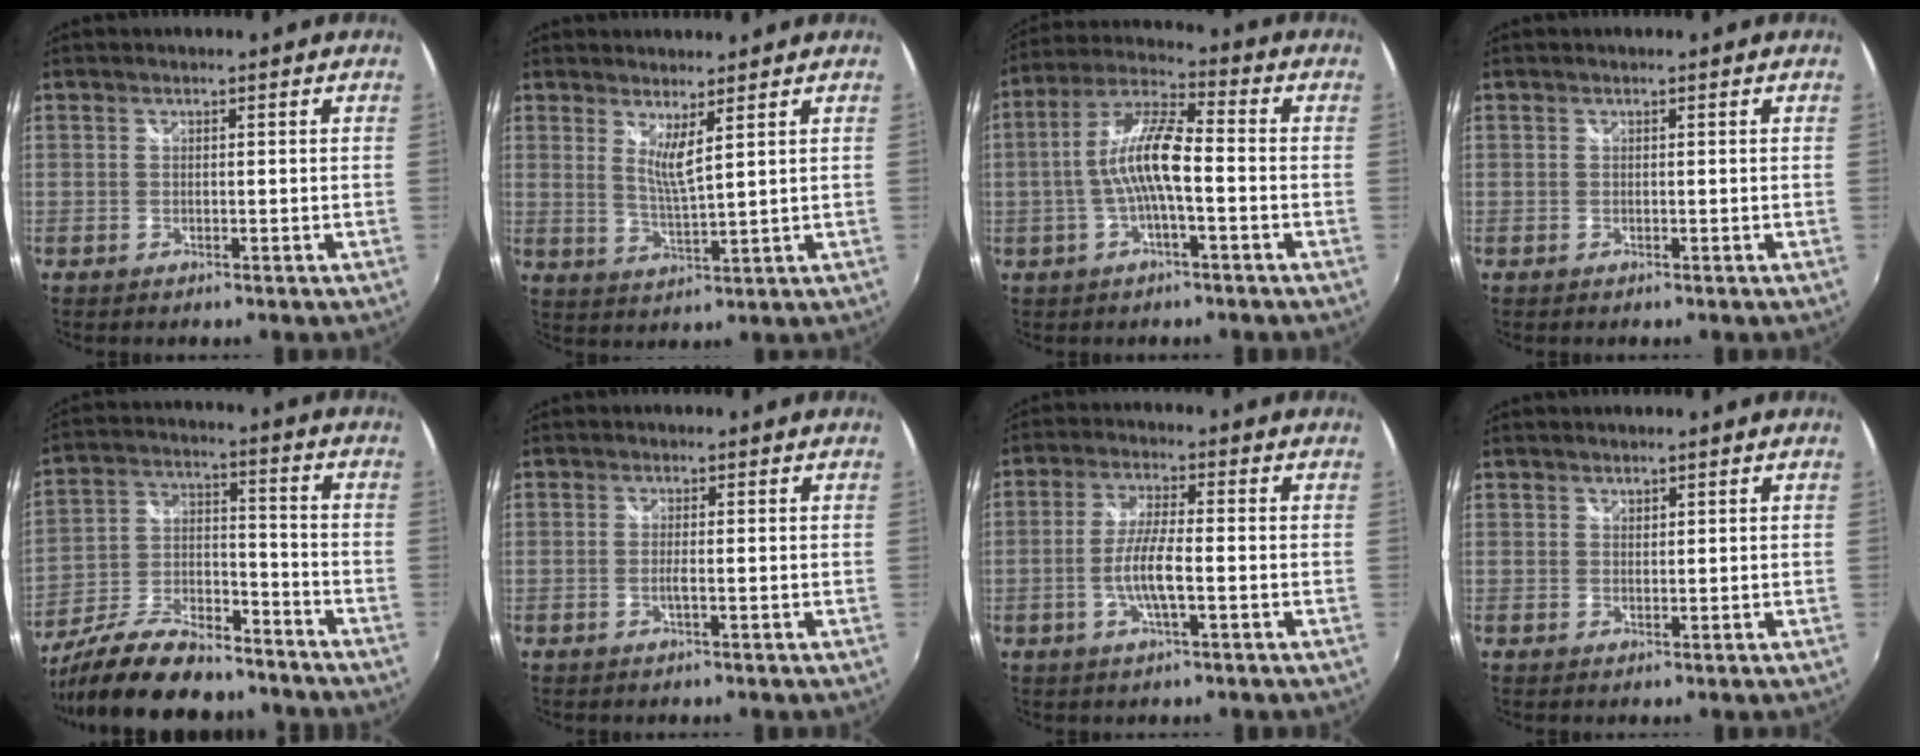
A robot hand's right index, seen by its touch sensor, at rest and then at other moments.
{"total": 4.3, "force": [2.7, 0.0, 3.3], "torque": [-0.060, -0.013, 0.043]}
{"total": 10.3, "force": [-1.8, 2.1, 9.9], "torque": [-0.205, 0.013, -0.035]}
{"total": 0.0}
{"total": 20.0, "force": [-15.8, 6.8, 10.2], "torque": [-0.203, -0.012, -0.257]}
{"total": 1.3, "force": [-0.5, -0.2, 1.2], "torque": [-0.022, -0.001, -0.010]}
{"total": 6.5, "force": [-1.8, 0.9, 6.2], "torque": [-0.125, -0.002, -0.035]}
{"total": 0.9, "force": [0.8, 0.3, 0.0], "torque": [0.000, 0.001, 0.014]}